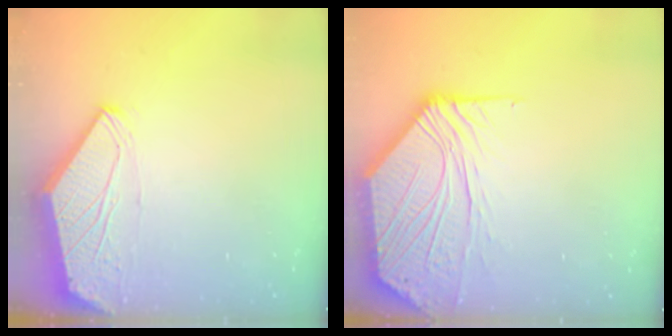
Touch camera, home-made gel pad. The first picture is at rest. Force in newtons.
{"total": 12.3, "press": 12.2, "slide": 1.9}